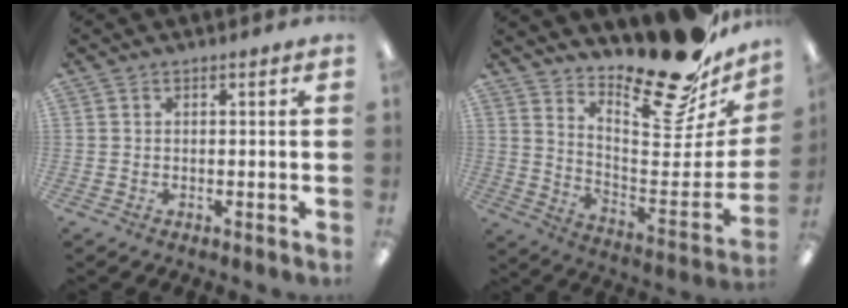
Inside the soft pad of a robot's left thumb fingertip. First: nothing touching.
{"total": 24.0, "force": [19.5, 6.5, 12.4], "torque": [-0.142, -0.155, 0.313]}